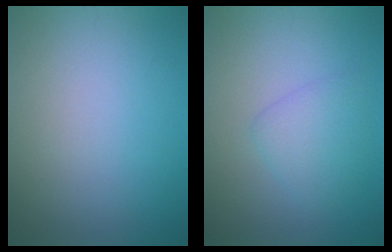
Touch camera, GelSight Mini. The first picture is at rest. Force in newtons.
{"total": 2.5, "press": 2.5, "slide": 0.1}